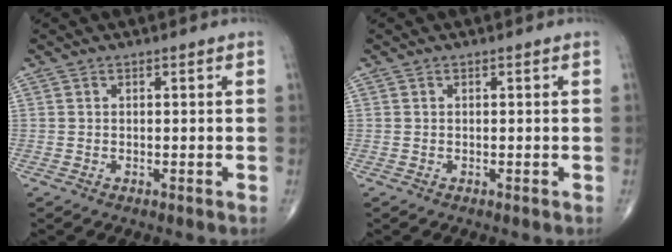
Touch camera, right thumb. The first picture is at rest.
{"total": 0.0}